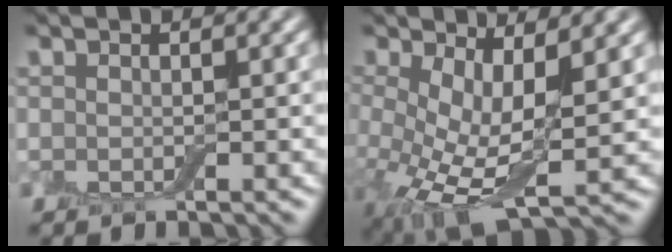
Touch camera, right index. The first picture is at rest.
{"total": 7.7, "force": [0.2, 3.3, 6.9], "torque": [-0.138, -0.015, 0.009]}